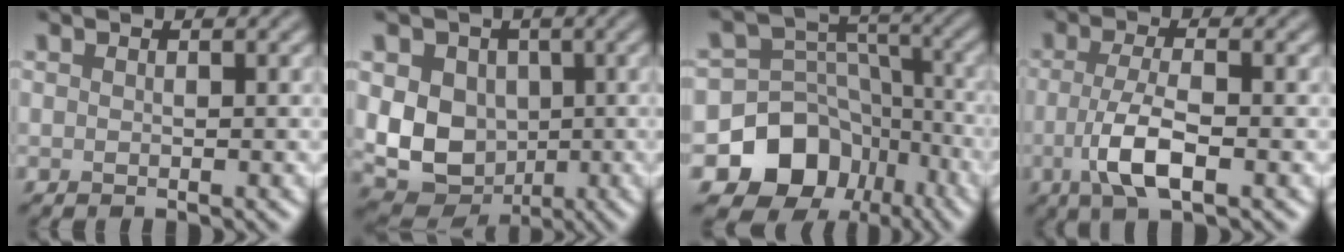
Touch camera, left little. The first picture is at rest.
{"total": 9.1, "force": [0.0, 7.5, 5.2], "torque": [-0.080, 0.003, -0.010]}
{"total": 10.0, "force": [-5.5, 7.9, 2.9], "torque": [-0.044, 0.012, -0.098]}
{"total": 4.5, "force": [-1.2, 1.4, 4.1], "torque": [-0.085, -0.002, -0.027]}